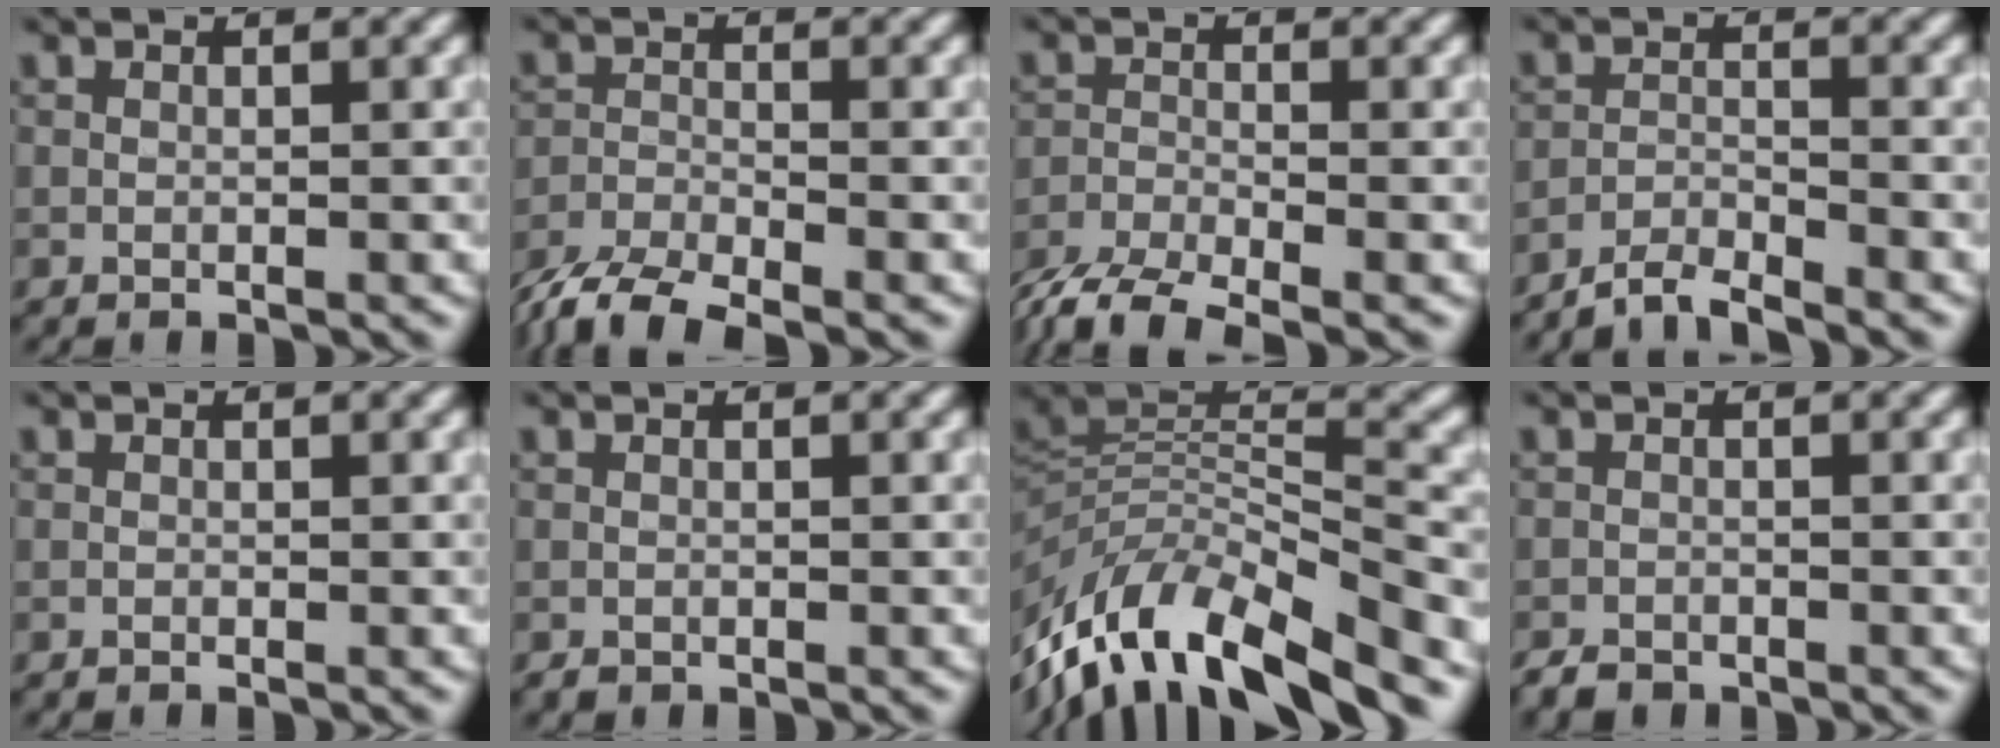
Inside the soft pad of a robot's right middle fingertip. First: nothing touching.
{"total": 5.6, "force": [-4.9, 1.3, 2.4], "torque": [-0.049, -0.005, -0.087]}
{"total": 4.6, "force": [-4.1, 1.0, 2.0], "torque": [-0.041, -0.004, -0.074]}
{"total": 3.1, "force": [-3.1, 0.1, 0.6], "torque": [-0.008, 0.011, -0.061]}
{"total": 0.0}
{"total": 0.6, "force": [-0.5, -0.1, -0.3], "torque": [0.004, 0.008, -0.003]}
{"total": 11.0, "force": [-6.8, 3.5, 7.9], "torque": [-0.161, 0.025, -0.112]}
{"total": 1.6, "force": [-1.6, 0.2, -0.2], "torque": [0.003, 0.006, -0.023]}